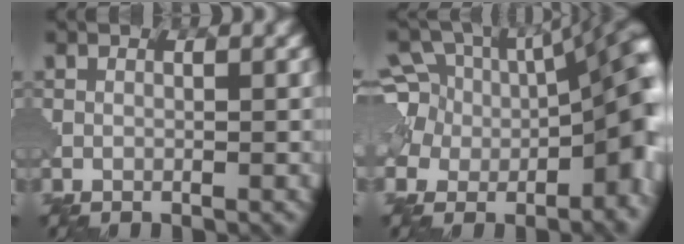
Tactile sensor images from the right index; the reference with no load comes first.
{"total": 12.5, "force": [-2.2, 8.5, 8.8], "torque": [-0.131, 0.004, -0.035]}